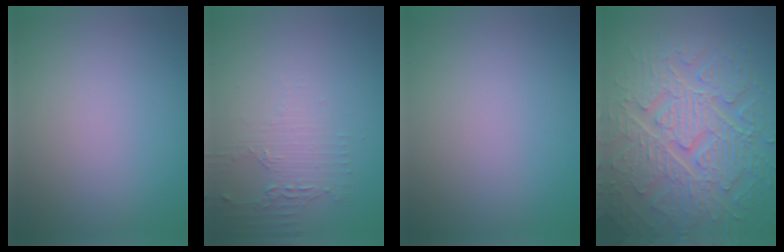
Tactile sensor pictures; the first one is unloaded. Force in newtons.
{"total": 2.1, "press": 1.6, "slide": 1.4}
{"total": 0.0}
{"total": 9.2, "press": 6.7, "slide": 6.2}